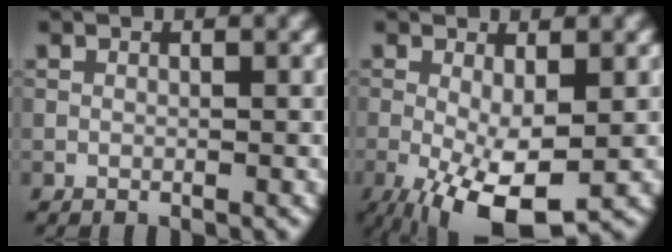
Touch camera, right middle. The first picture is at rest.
{"total": 7.1, "force": [-2.4, 2.6, 6.1], "torque": [-0.124, -0.015, -0.038]}